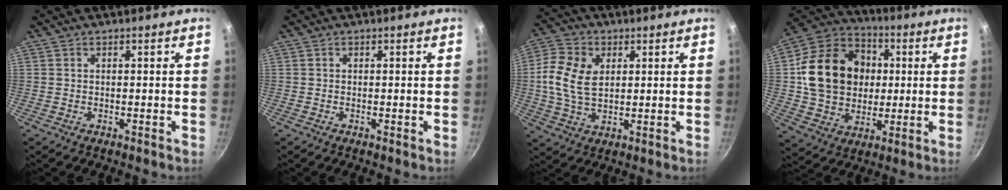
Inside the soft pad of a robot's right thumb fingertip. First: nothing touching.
{"total": 0.0}
{"total": 10.9, "force": [1.7, 7.2, 8.0], "torque": [-0.161, 0.004, 0.032]}
{"total": 20.1, "force": [1.7, 16.3, 11.6], "torque": [-0.186, 0.020, 0.035]}